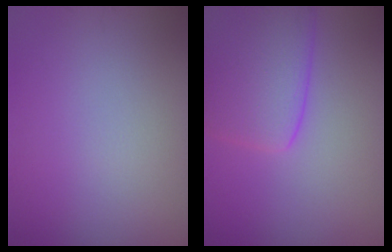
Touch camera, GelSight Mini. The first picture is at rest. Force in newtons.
{"total": 5.9, "press": 5.9, "slide": 0.5}